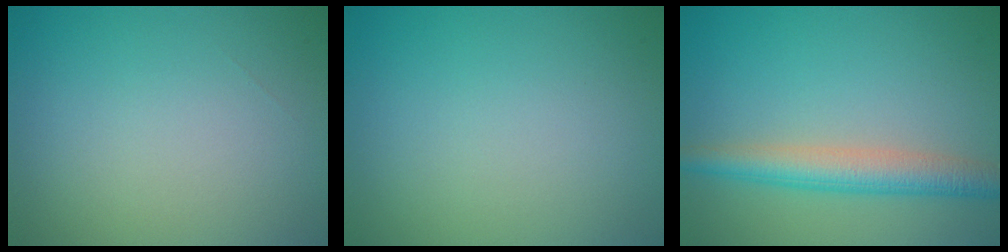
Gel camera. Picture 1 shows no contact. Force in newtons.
{"total": 0.0}
{"total": 4.3, "press": 4.3, "slide": 0.1}